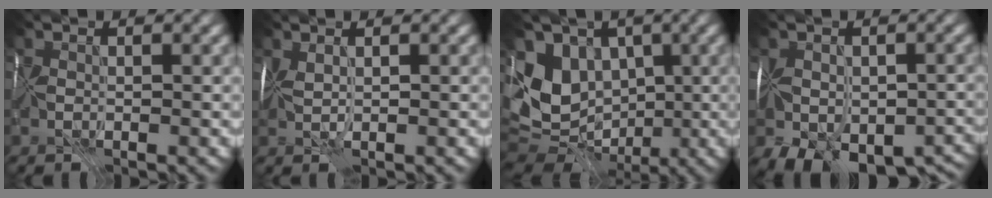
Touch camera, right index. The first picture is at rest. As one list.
[{"total": 2.1, "force": [0.4, 0.7, 2.0], "torque": [-0.038, 0.006, 0.008]}, {"total": 10.7, "force": [1.0, 8.5, 6.4], "torque": [-0.141, 0.009, 0.013]}, {"total": 11.4, "force": [-5.8, 7.3, 6.6], "torque": [-0.106, -0.041, -0.079]}]